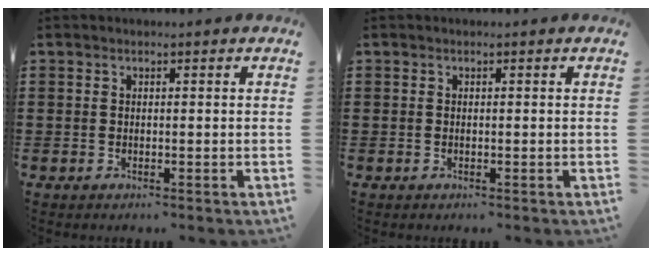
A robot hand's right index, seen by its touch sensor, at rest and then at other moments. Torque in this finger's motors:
{"motor_torque": [-0.71, 1.27, 0.01, -0.01]}